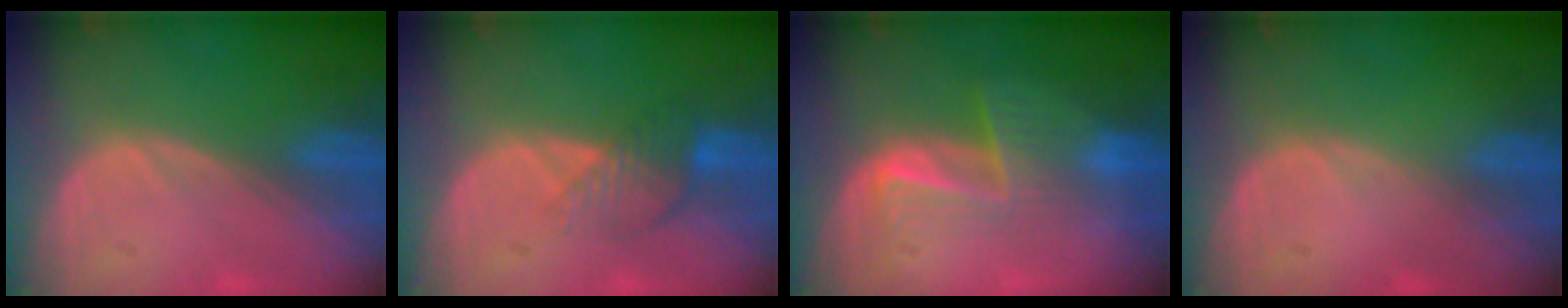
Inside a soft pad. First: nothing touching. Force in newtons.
{"total": 4.5, "press": 3.8, "slide": 2.3}
{"total": 6.7, "press": 5.5, "slide": 3.7}
{"total": 0.0}